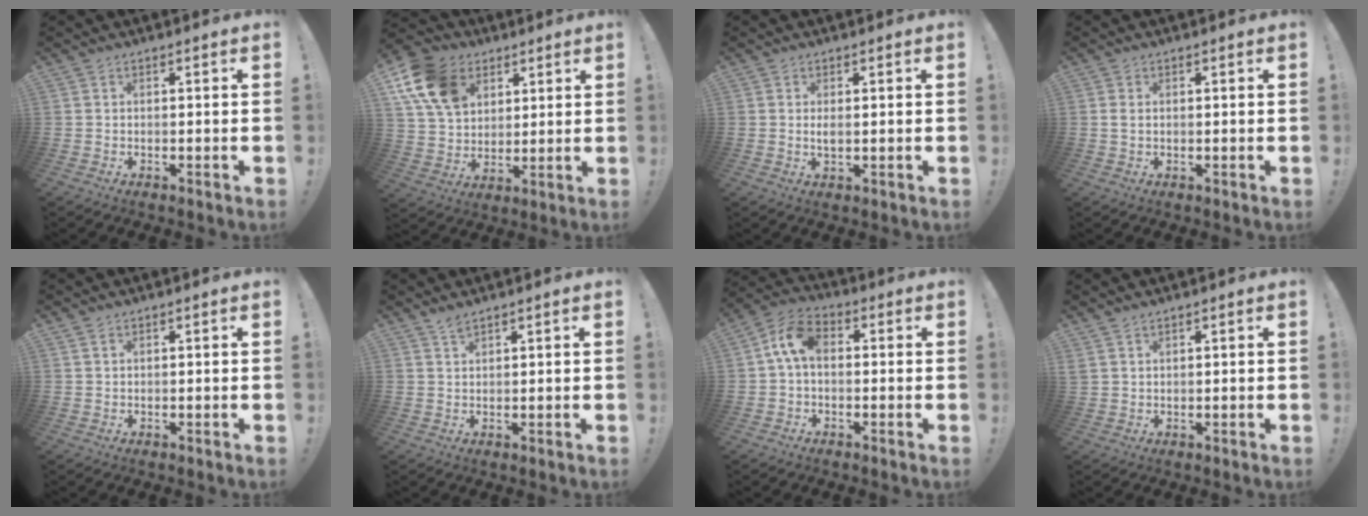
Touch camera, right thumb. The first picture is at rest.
{"total": 16.6, "force": [7.4, 12.2, 8.5], "torque": [-0.142, -0.028, 0.145]}
{"total": 1.9, "force": [0.4, 0.6, 1.7], "torque": [-0.028, -0.002, 0.005]}
{"total": 1.2, "force": [0.3, 0.6, 0.9], "torque": [-0.018, 0.003, 0.004]}
{"total": 1.1, "force": [0.8, 0.4, 0.6], "torque": [-0.004, -0.004, 0.014]}
{"total": 2.0, "force": [1.7, 0.3, 0.9], "torque": [-0.021, -0.007, 0.031]}
{"total": 8.9, "force": [0.8, 5.5, 6.9], "torque": [-0.144, 0.018, 0.022]}
{"total": 1.7, "force": [1.3, 0.7, 0.9], "torque": [-0.027, -0.001, 0.027]}